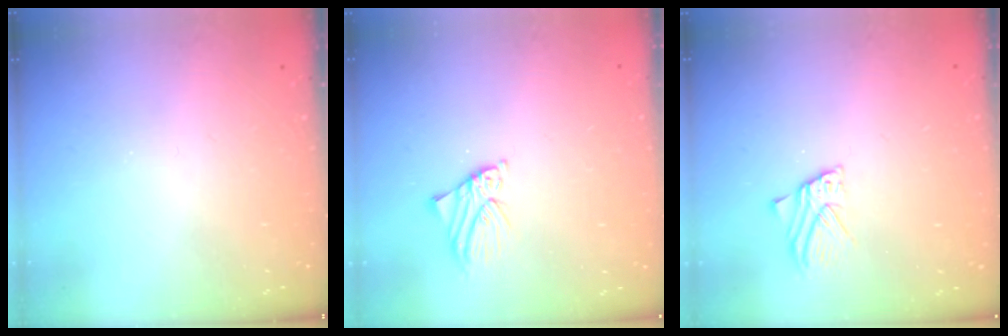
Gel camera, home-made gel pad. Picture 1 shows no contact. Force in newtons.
{"total": 2.7, "press": 2.7, "slide": 0.4}
{"total": 3.6, "press": 3.6, "slide": 0.2}